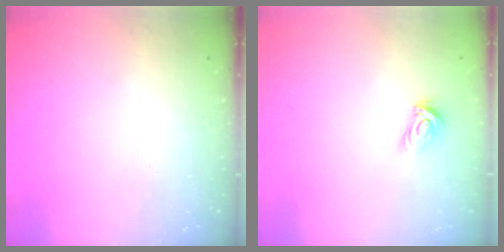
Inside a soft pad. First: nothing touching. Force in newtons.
{"total": 3.7, "press": 3.7, "slide": 0.4}